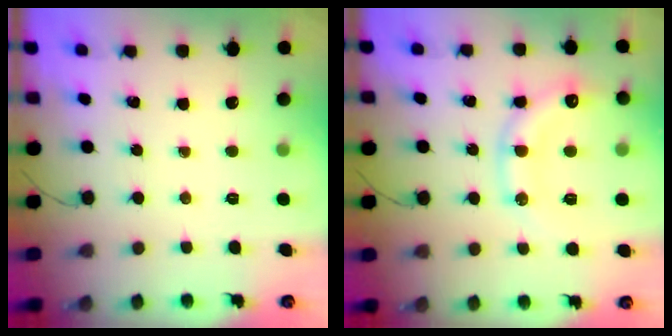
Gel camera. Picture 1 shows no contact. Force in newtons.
{"total": 14.4, "press": 14.4, "slide": 1.2}